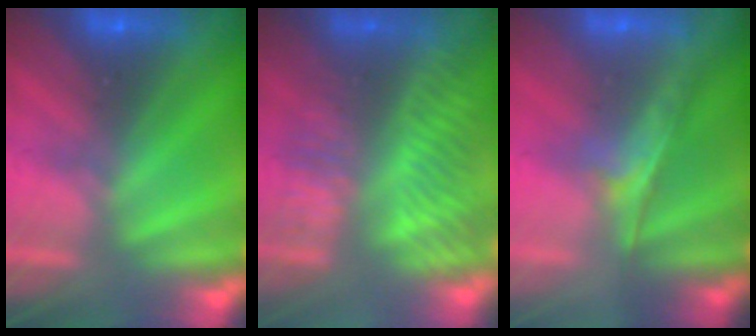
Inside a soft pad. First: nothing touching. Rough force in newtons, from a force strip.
{"total": 4.7}
{"total": 1.9}